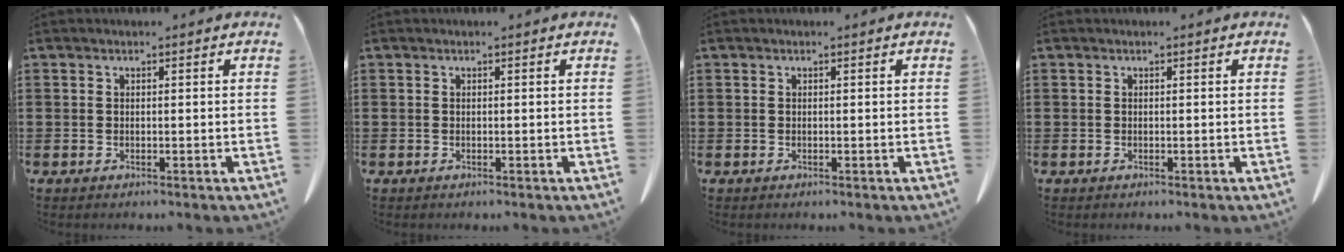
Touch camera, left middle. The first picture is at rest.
{"total": 0.0}
{"total": 0.0}
{"total": 0.0}